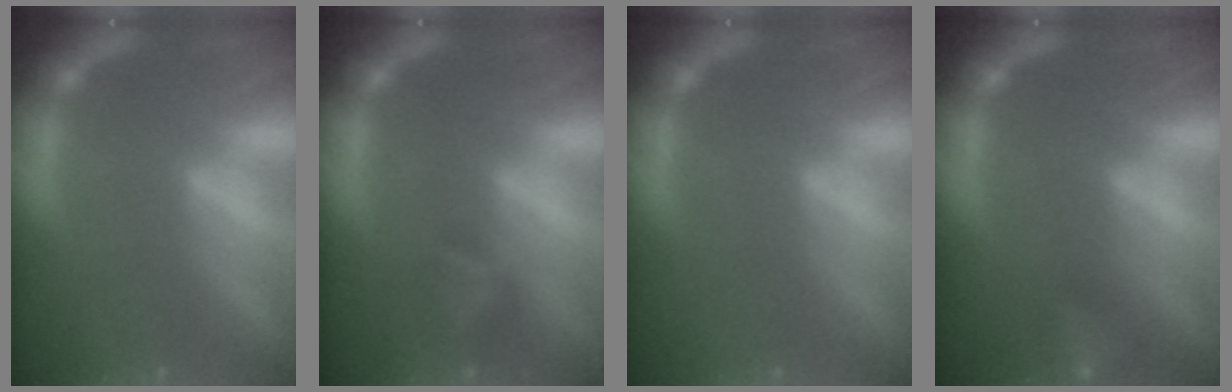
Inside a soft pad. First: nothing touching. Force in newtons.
{"total": 2.4}
{"total": 0.0}
{"total": 3.4}